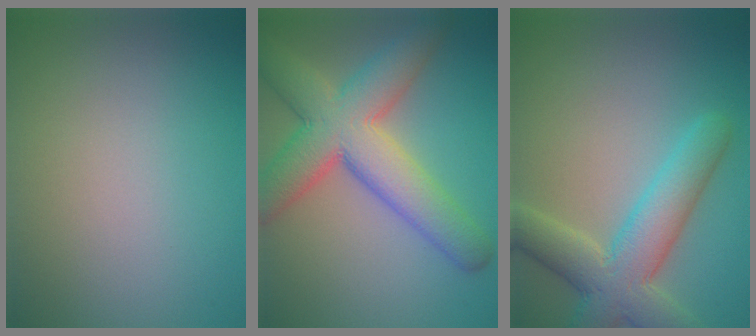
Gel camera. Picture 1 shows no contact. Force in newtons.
{"total": 9.2, "press": 9.2, "slide": 0.3}
{"total": 6.7, "press": 6.7, "slide": 0.5}